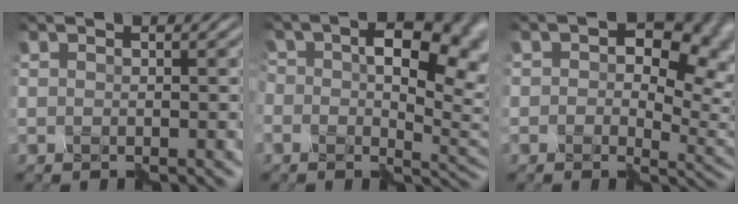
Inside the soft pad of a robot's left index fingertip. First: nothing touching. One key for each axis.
{"total": 9.9, "fx": 1.9, "fy": 5.4, "fz": 8.1, "tx": -0.111, "ty": 0.004, "tz": 0.030}
{"total": 10.0, "fx": 2.8, "fy": 6.2, "fz": 7.4, "tx": -0.063, "ty": 0.005, "tz": 0.047}